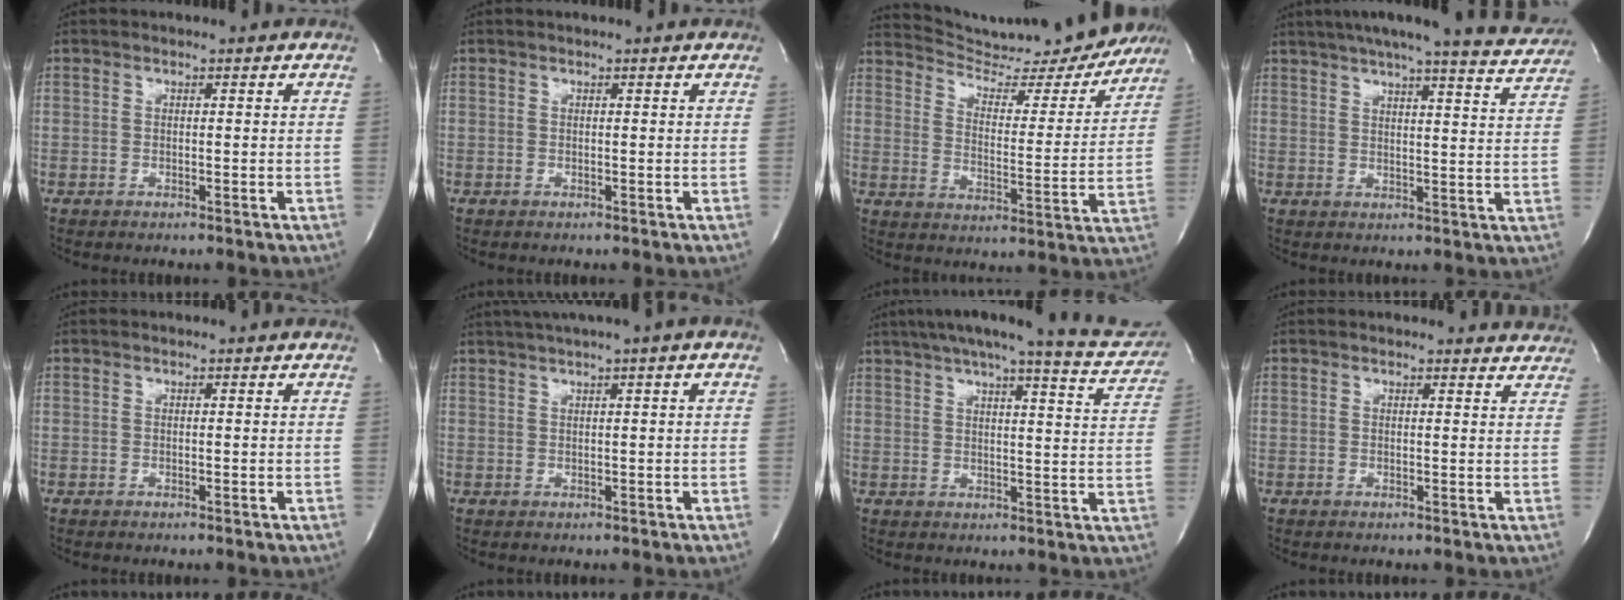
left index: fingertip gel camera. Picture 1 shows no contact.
{"total": 0.8, "force": [0.8, 0.0, 0.3], "torque": [-0.004, 0.006, 0.008]}
{"total": 18.7, "force": [18.0, 2.2, 4.5], "torque": [-0.070, -0.040, 0.247]}
{"total": 18.4, "force": [16.8, 1.0, 7.3], "torque": [-0.107, -0.026, 0.201]}
{"total": 0.0}
{"total": 5.1, "force": [3.0, -0.4, 4.1], "torque": [-0.074, 0.023, 0.051]}
{"total": 16.7, "force": [14.8, 1.5, 7.6], "torque": [-0.103, -0.009, 0.177]}
{"total": 5.8, "force": [5.6, 1.2, 0.4], "torque": [0.013, -0.005, 0.037]}